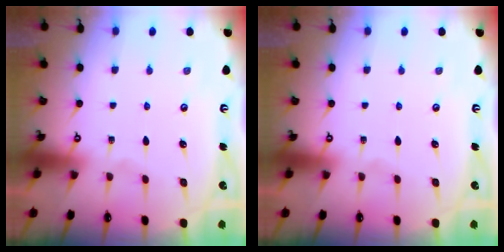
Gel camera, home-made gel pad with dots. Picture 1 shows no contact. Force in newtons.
{"total": 0.0}